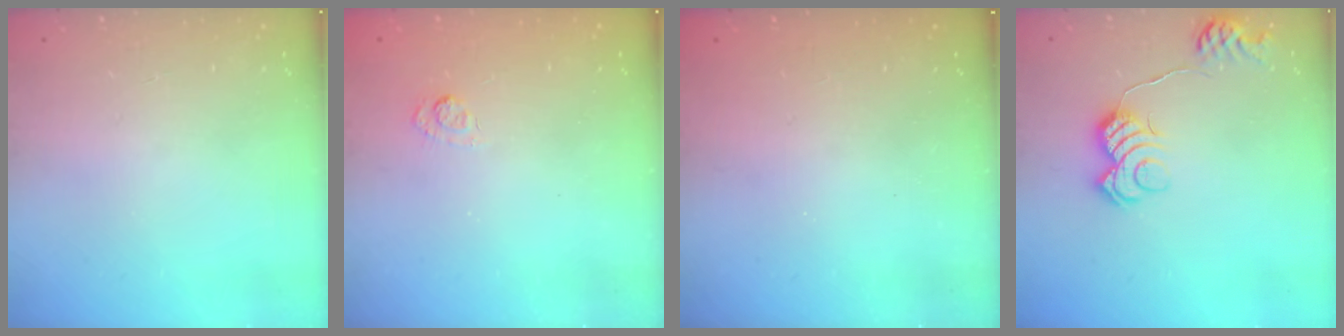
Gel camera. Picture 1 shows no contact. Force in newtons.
{"total": 2.7, "press": 2.3, "slide": 1.5}
{"total": 2.4, "press": 2.2, "slide": 0.8}
{"total": 11.4, "press": 11.4, "slide": 0.5}